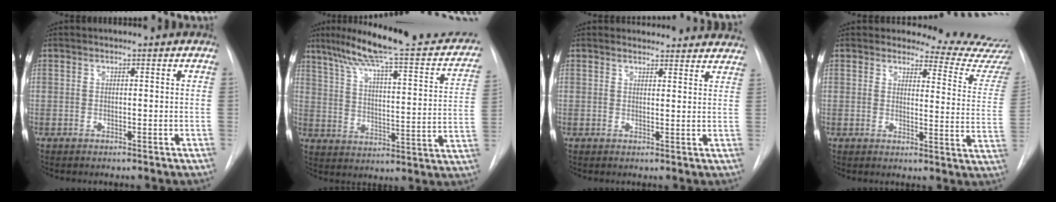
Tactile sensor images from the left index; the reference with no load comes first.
{"total": 25.8, "force": [20.8, 3.3, 14.9], "torque": [-0.217, -0.011, 0.273]}
{"total": 12.9, "force": [12.2, 3.5, 1.9], "torque": [0.004, -0.010, 0.120]}
{"total": 11.1, "force": [11.1, -0.1, 0.5], "torque": [0.014, -0.127, 0.098]}